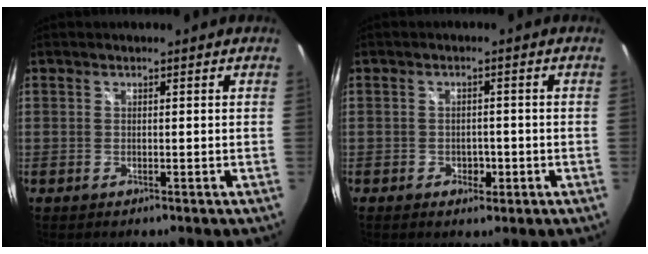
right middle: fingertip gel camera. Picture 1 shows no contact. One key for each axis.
{"total": 2.9, "fx": -1.3, "fy": 2.1, "fz": 1.4, "tx": -0.027, "ty": -0.001, "tz": -0.014}